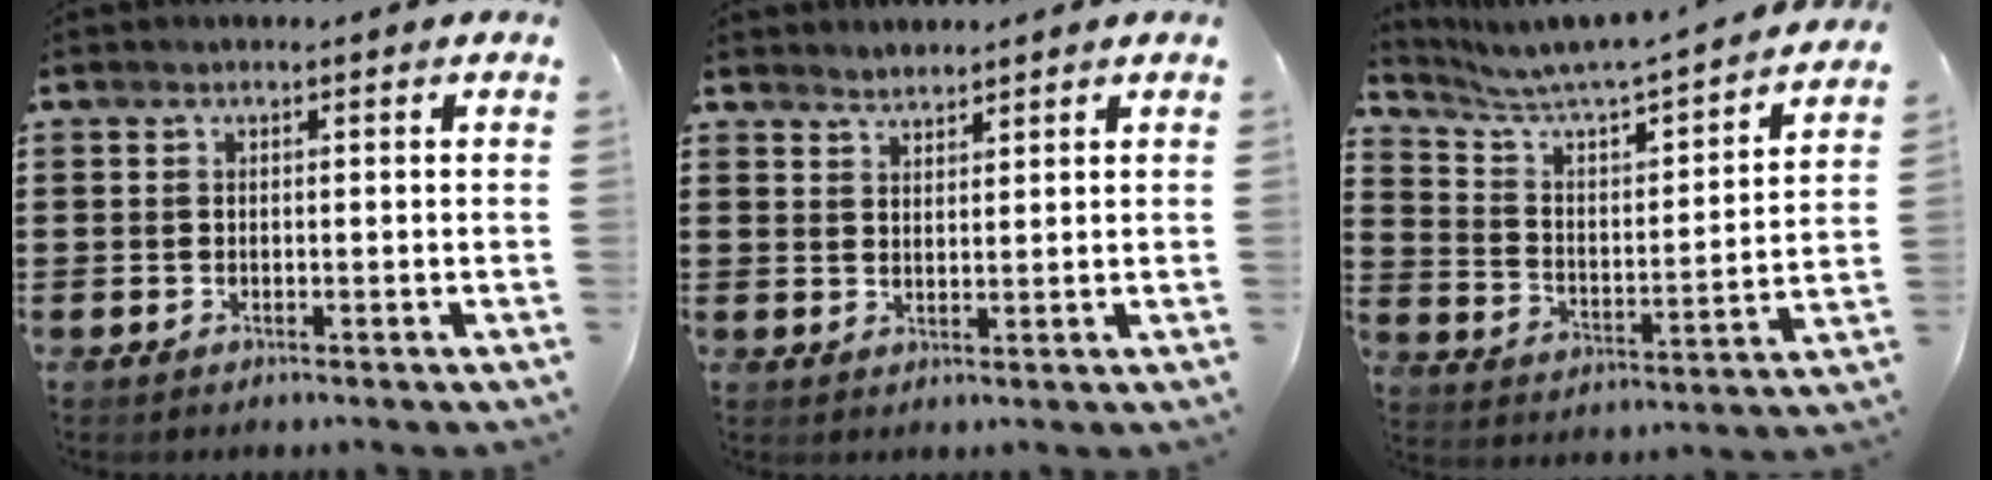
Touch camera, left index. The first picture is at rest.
{"total": 1.9, "force": [1.9, 0.2, -0.5], "torque": [0.004, 0.002, 0.038]}
{"total": 4.5, "force": [4.3, 0.6, 1.4], "torque": [-0.054, -0.044, 0.063]}